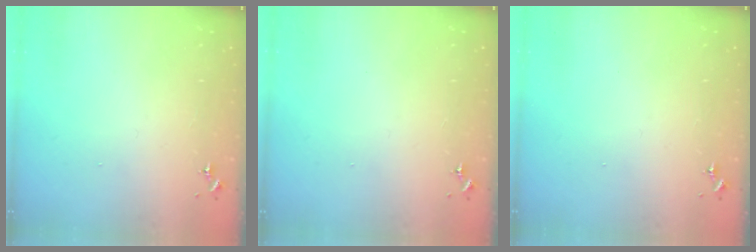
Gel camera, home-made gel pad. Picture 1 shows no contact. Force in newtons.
{"total": 0.0}
{"total": 0.0}